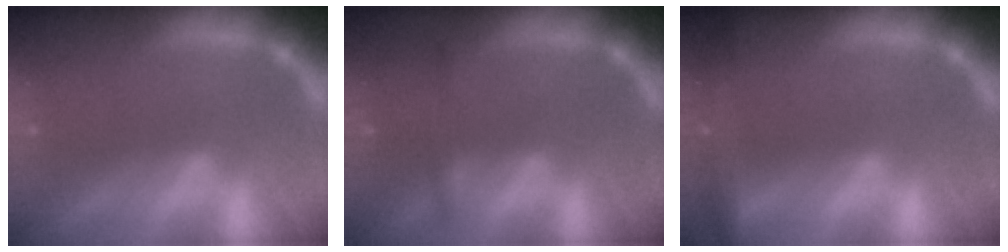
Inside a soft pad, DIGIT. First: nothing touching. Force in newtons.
{"total": 1.9}
{"total": 5.0}